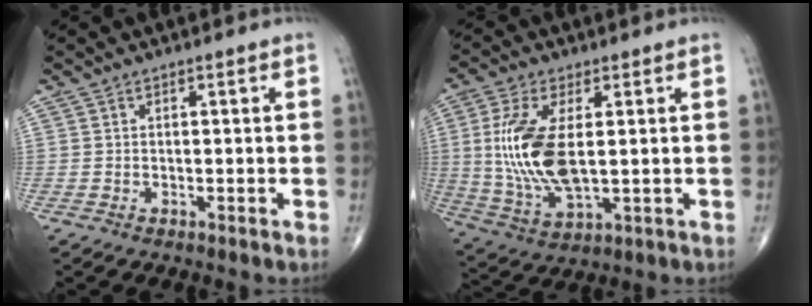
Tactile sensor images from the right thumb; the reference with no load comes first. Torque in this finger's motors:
{"motor_torque": [-0.77, 1.54, 1.40, 0.52, 0.57]}